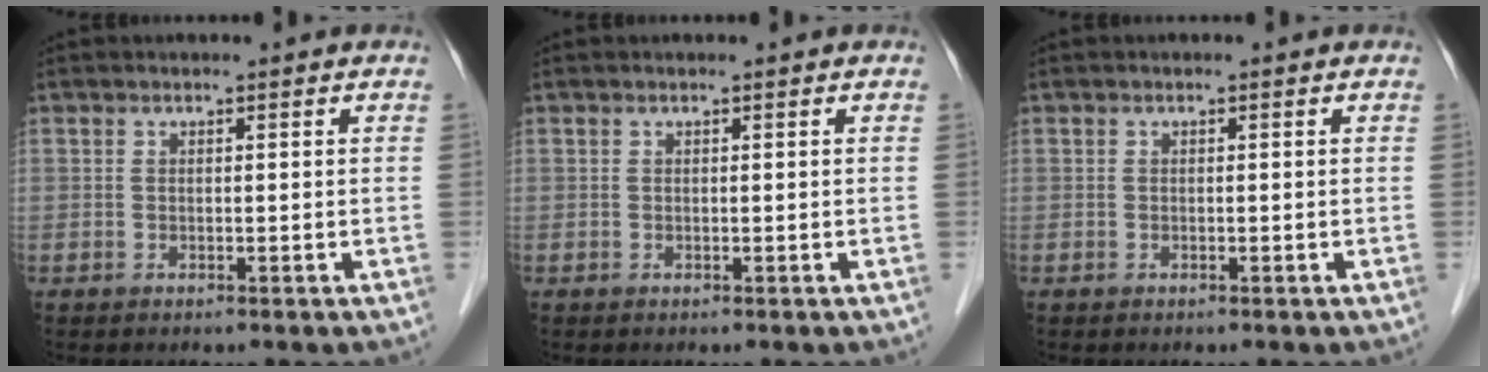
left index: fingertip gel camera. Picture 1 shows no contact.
{"total": 0.0}
{"total": 0.0}